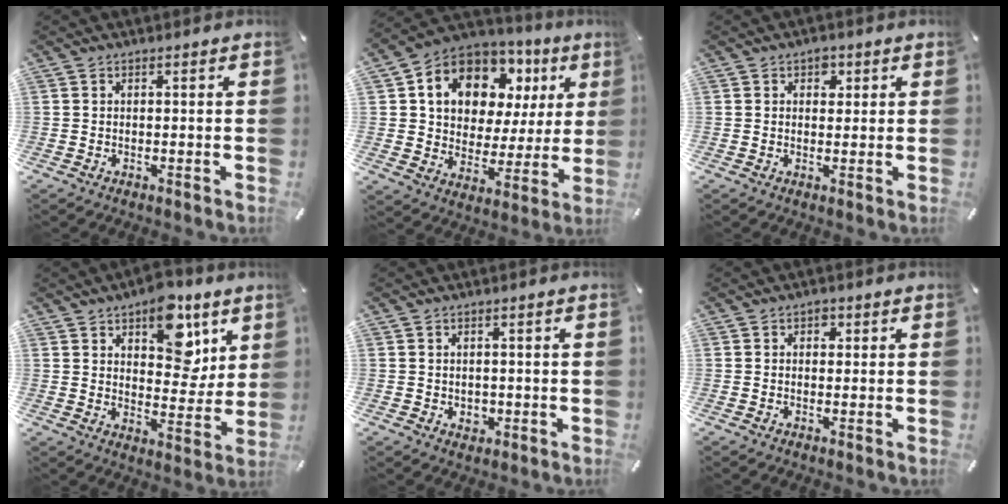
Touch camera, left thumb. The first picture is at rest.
{"total": 12.9, "force": [6.6, 9.4, 6.0], "torque": [-0.115, -0.038, 0.122]}
{"total": 2.3, "force": [1.0, 1.7, 1.1], "torque": [-0.003, -0.005, 0.011]}
{"total": 13.9, "force": [7.5, 8.4, 8.2], "torque": [-0.097, -0.042, 0.130]}
{"total": 1.8, "force": [-0.2, 1.6, 0.7], "torque": [-0.006, 0.000, -0.005]}
{"total": 1.4, "force": [0.4, 1.2, 0.6], "torque": [0.001, 0.001, 0.003]}